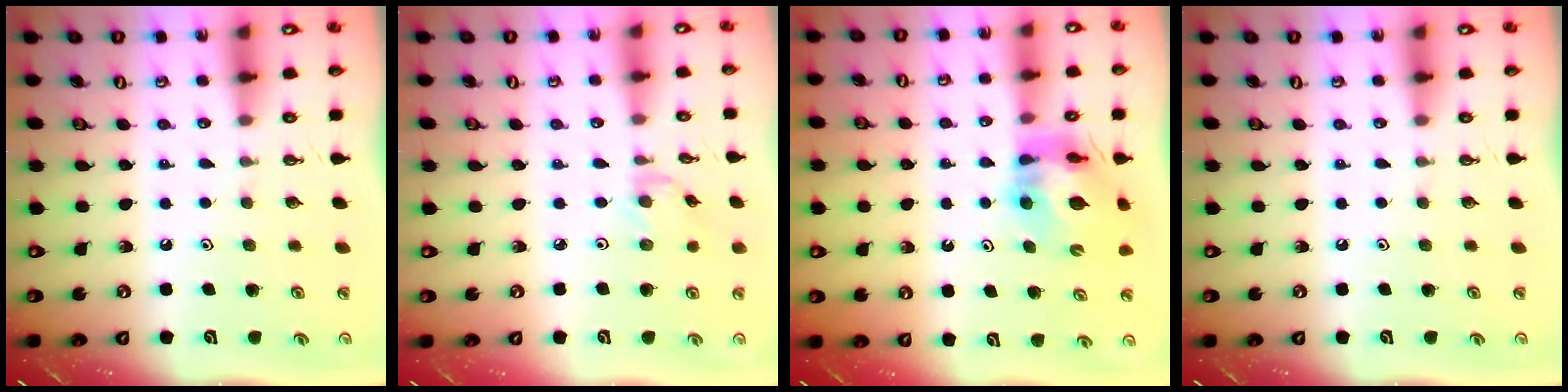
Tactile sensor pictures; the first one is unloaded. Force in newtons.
{"total": 1.5, "press": 1.5, "slide": 0.3}
{"total": 12.3, "press": 12.2, "slide": 1.4}
{"total": 0.0}